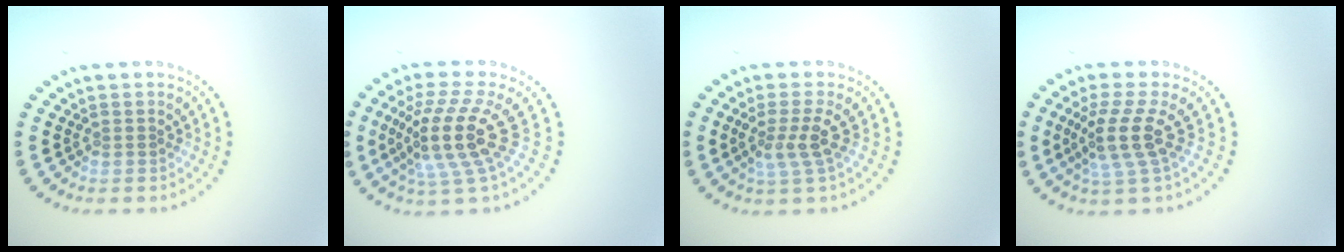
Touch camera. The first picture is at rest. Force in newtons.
{"total": 5.4, "press": 3.9, "slide": 3.7}
{"total": 2.6, "press": 2.0, "slide": 1.7}
{"total": 3.6, "press": 2.7, "slide": 2.5}